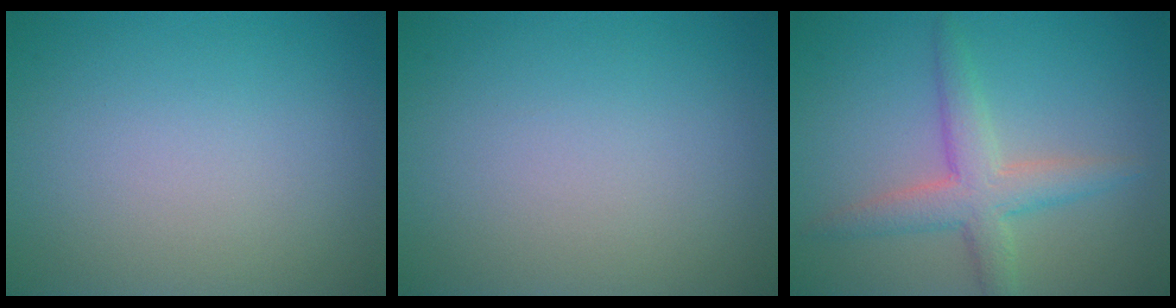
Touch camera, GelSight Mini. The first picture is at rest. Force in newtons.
{"total": 0.0}
{"total": 4.0, "press": 4.0, "slide": 0.2}